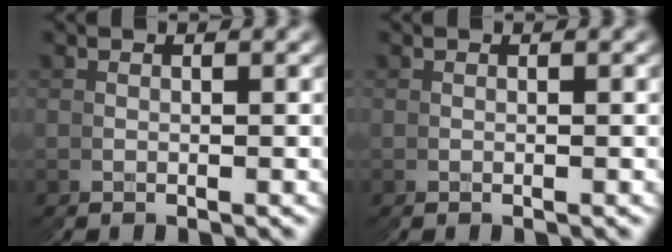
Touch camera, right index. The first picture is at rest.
{"total": 0.0}